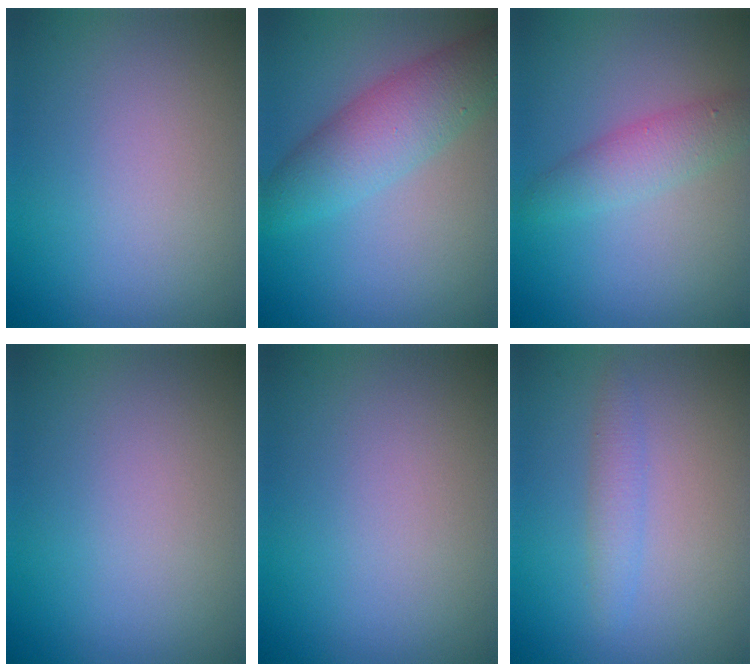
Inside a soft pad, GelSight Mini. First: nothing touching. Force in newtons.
{"total": 5.1, "press": 5.1, "slide": 0.1}
{"total": 2.8, "press": 2.8, "slide": 0.1}
{"total": 0.0}
{"total": 0.0}
{"total": 1.6, "press": 1.6, "slide": 0.1}